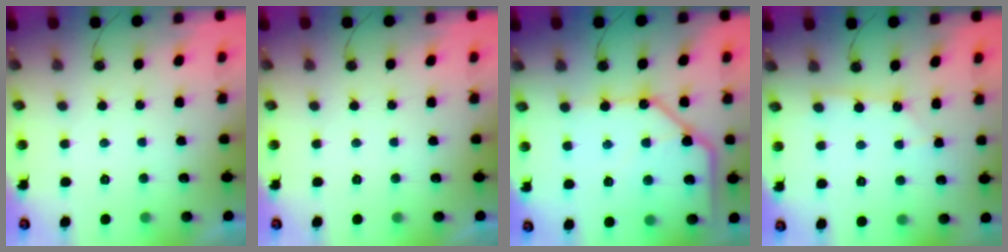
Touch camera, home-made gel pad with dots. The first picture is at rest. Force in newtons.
{"total": 0.0}
{"total": 15.4, "press": 15.2, "slide": 2.2}
{"total": 1.9, "press": 1.9, "slide": 0.2}